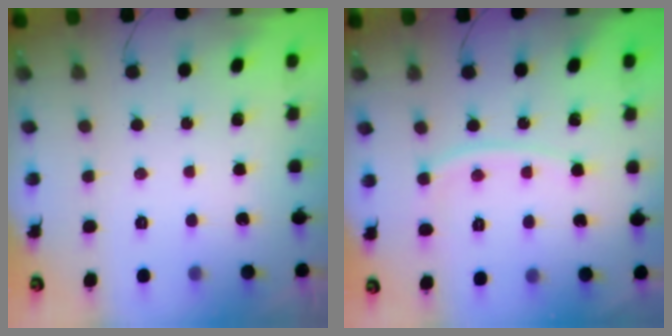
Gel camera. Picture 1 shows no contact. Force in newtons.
{"total": 6.4, "press": 6.4, "slide": 0.8}